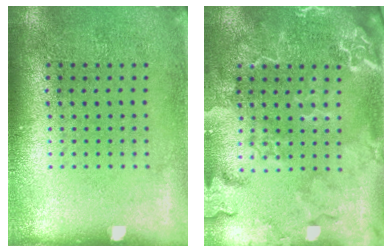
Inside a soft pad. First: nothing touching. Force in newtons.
{"total": 2.8, "press": 2.5, "slide": 1.3}